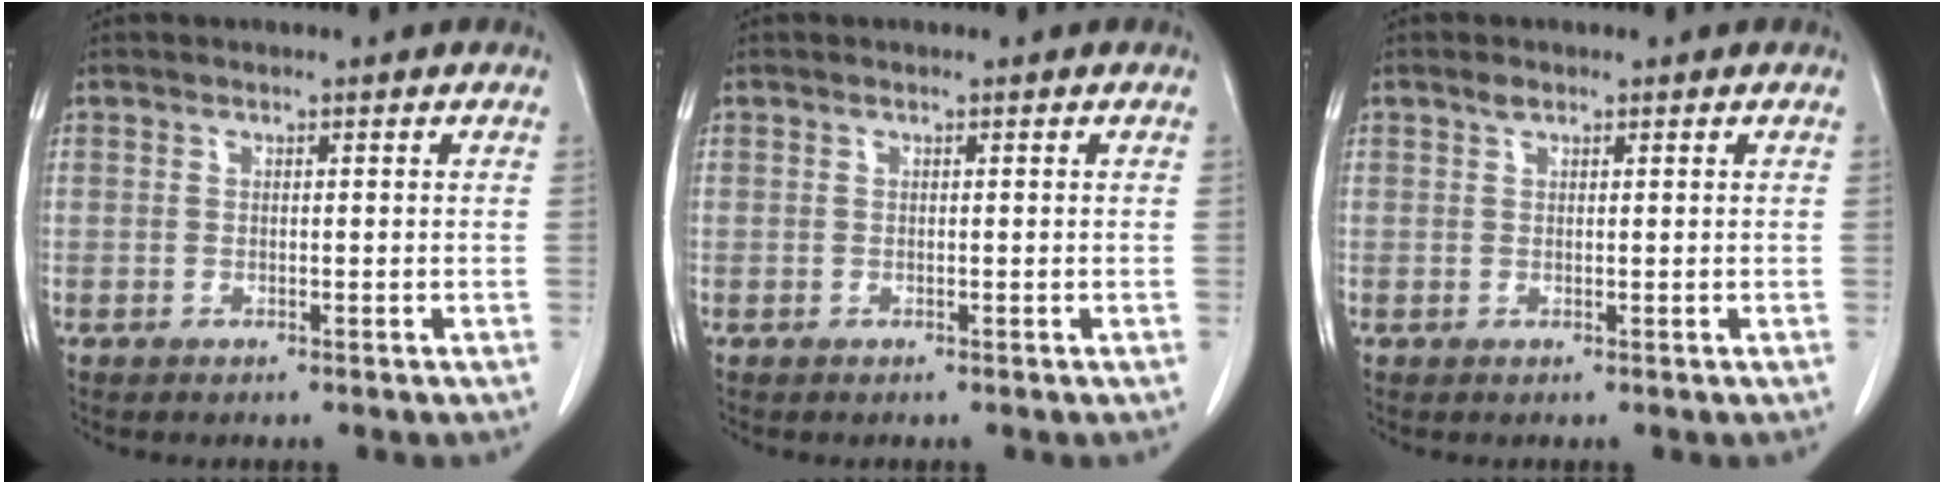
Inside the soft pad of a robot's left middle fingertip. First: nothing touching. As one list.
[{"total": 0.0}, {"total": 0.9, "force": [0.7, 0.4, 0.5], "torque": [-0.012, 0.002, 0.012]}]